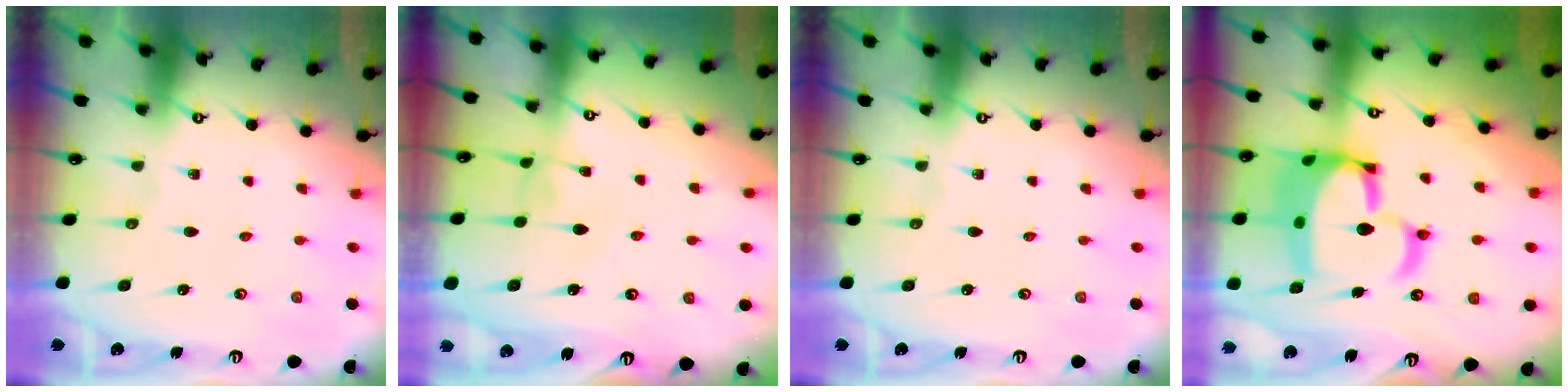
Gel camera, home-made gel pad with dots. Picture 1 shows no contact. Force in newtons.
{"total": 1.6, "press": 1.5, "slide": 0.2}
{"total": 0.0}
{"total": 16.7, "press": 16.6, "slide": 2.0}